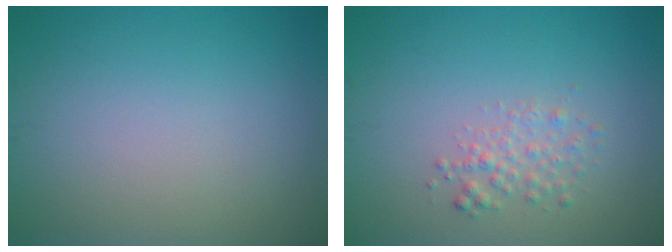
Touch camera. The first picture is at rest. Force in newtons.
{"total": 1.7, "press": 1.7, "slide": 0.1}